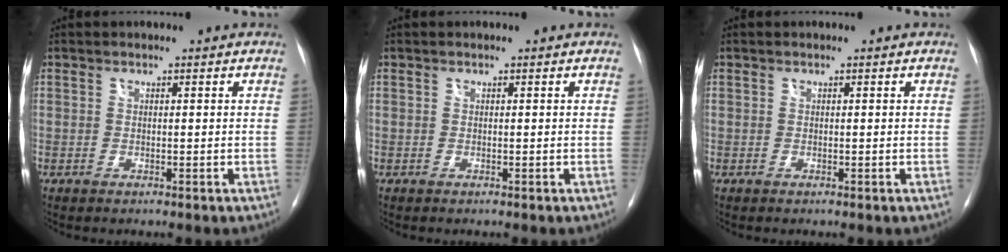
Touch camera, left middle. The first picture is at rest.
{"total": 0.0}
{"total": 0.0}